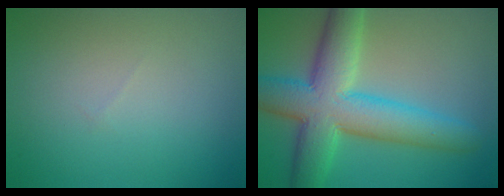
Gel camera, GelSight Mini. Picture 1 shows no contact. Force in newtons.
{"total": 10.0, "press": 10.0, "slide": 0.5}